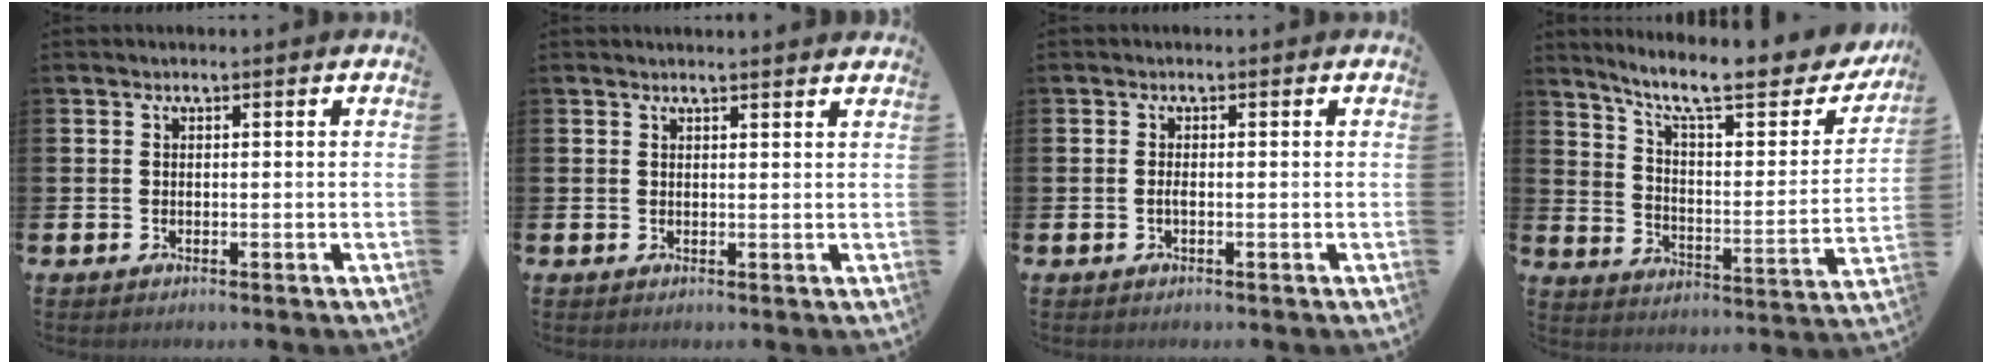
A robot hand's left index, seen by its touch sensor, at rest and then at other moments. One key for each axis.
{"total": 1.1, "fx": 1.1, "fy": -0.1, "fz": 0.1, "tx": 0.009, "ty": -0.008, "tz": 0.019}
{"total": 0.6, "fx": -0.3, "fy": 0.1, "fz": 0.6, "tx": -0.018, "ty": 0.001, "tz": -0.003}
{"total": 10.8, "fx": 8.7, "fy": 2.4, "fz": 6.0, "tx": -0.130, "ty": -0.061, "tz": 0.139}